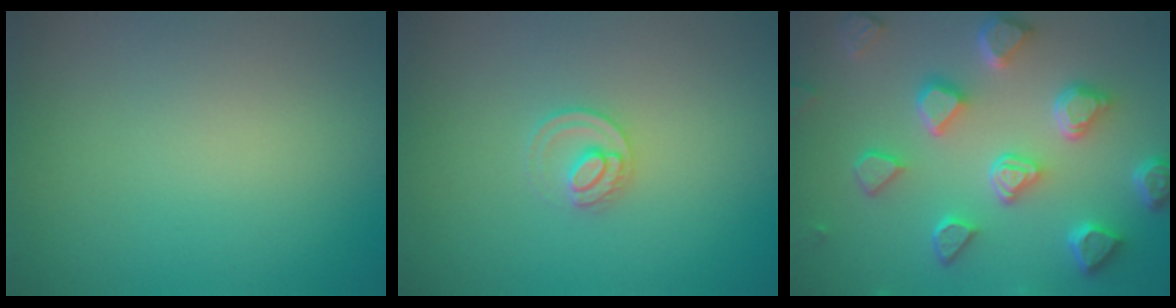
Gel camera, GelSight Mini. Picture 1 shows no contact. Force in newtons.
{"total": 2.1, "press": 2.1, "slide": 0.2}
{"total": 6.7, "press": 5.3, "slide": 4.0}